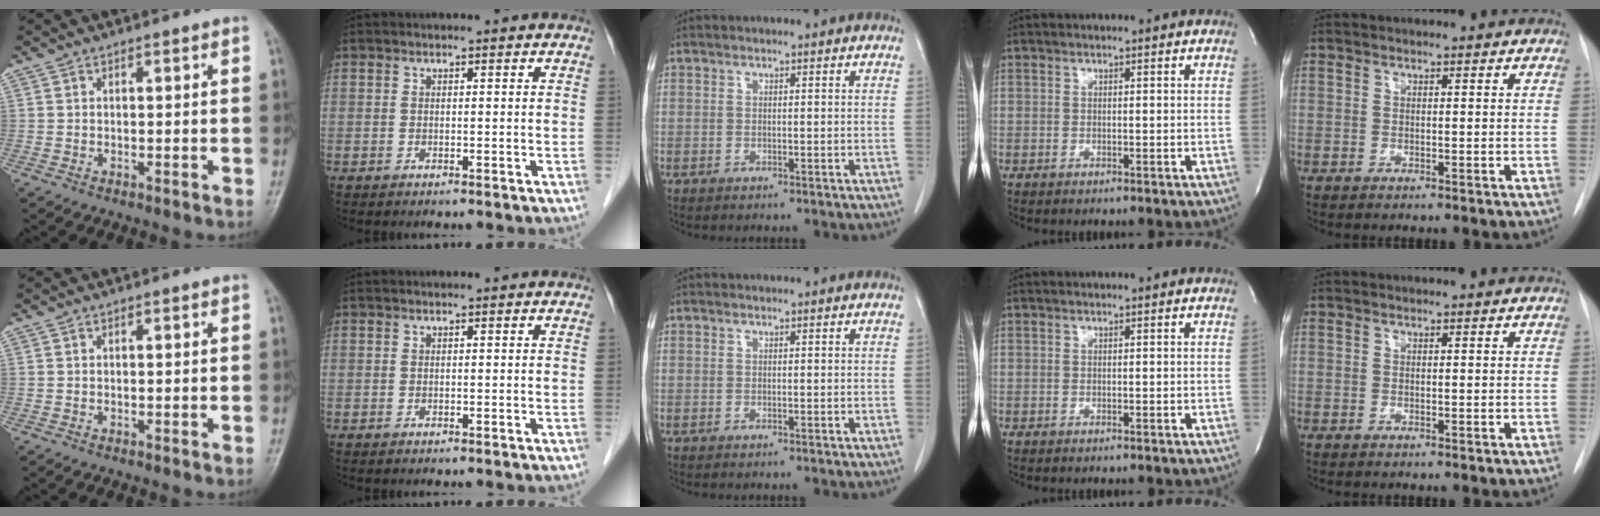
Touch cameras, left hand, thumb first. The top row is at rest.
{}